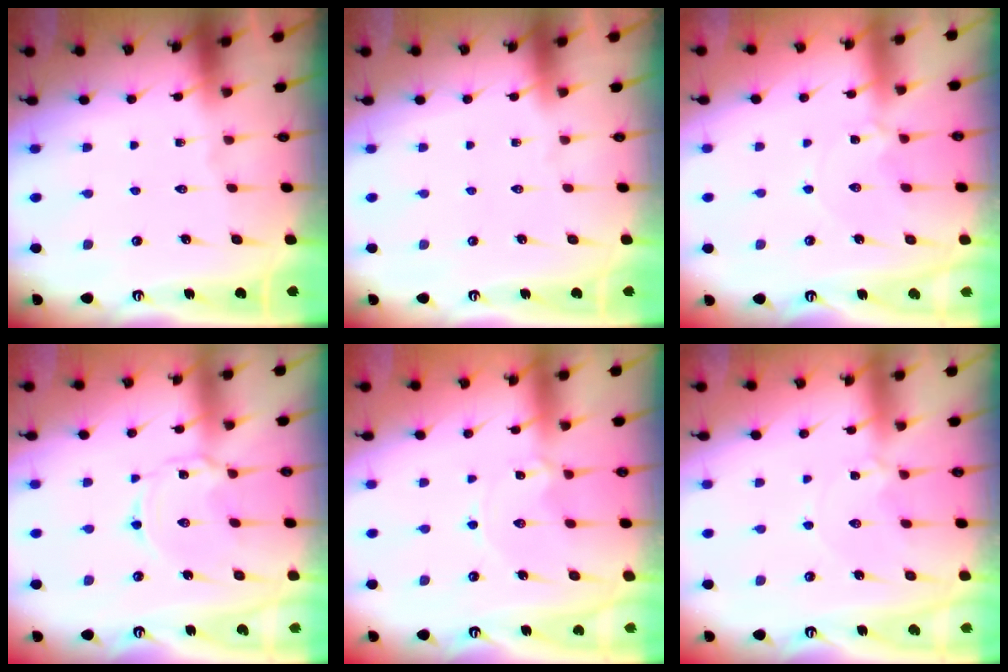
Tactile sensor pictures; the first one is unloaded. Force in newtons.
{"total": 0.0}
{"total": 1.1, "press": 1.0, "slide": 0.4}
{"total": 2.3, "press": 2.3, "slide": 0.2}
{"total": 0.7, "press": 0.7, "slide": 0.0}
{"total": 1.1, "press": 1.0, "slide": 0.4}